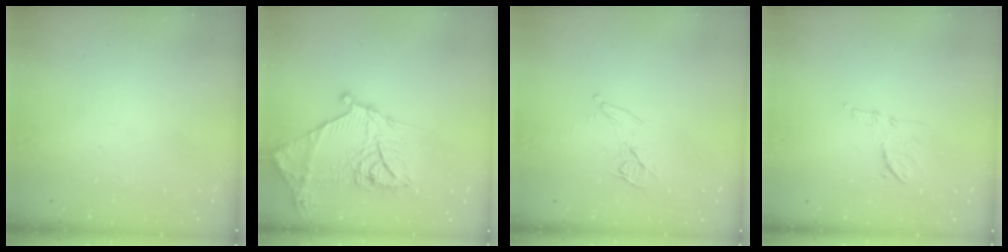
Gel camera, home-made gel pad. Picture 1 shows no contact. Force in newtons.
{"total": 22.3, "press": 22.2, "slide": 2.0}
{"total": 8.5, "press": 7.8, "slide": 3.3}
{"total": 8.3, "press": 8.3, "slide": 1.1}